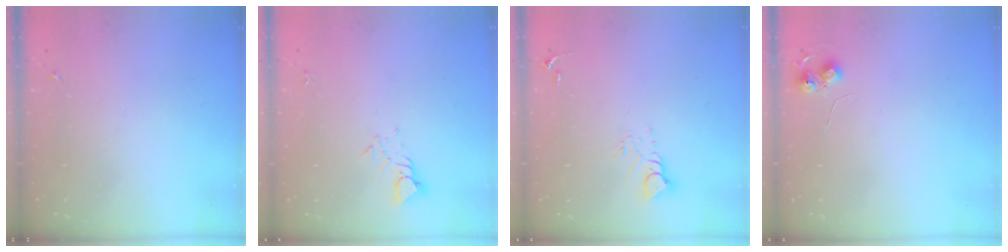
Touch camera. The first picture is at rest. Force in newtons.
{"total": 3.1, "press": 3.1, "slide": 0.3}
{"total": 5.3, "press": 5.3, "slide": 0.3}
{"total": 5.6, "press": 5.6, "slide": 0.8}